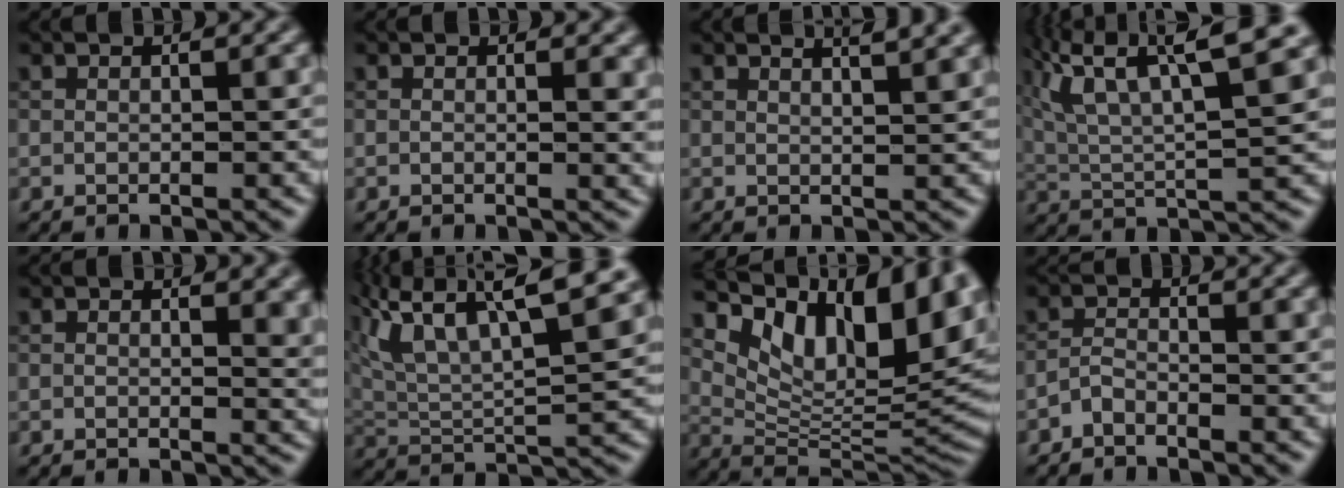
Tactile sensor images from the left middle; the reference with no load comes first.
{"total": 1.7, "force": [0.2, 0.6, 1.6], "torque": [-0.014, -0.004, 0.003]}
{"total": 3.3, "force": [2.4, 1.2, 2.0], "torque": [0.005, 0.017, 0.003]}
{"total": 11.1, "force": [5.1, 3.8, 9.0], "torque": [-0.156, 0.020, 0.080]}
{"total": 2.5, "force": [0.5, 1.2, 2.1], "torque": [-0.022, -0.003, 0.006]}
{"total": 13.0, "force": [7.4, 4.9, 9.4], "torque": [-0.169, 0.020, 0.124]}
{"total": 13.3, "force": [6.5, 5.7, 10.0], "torque": [-0.157, 0.003, 0.128]}
{"total": 1.3, "force": [-1.1, 0.3, 0.6], "torque": [-0.013, 0.004, -0.026]}